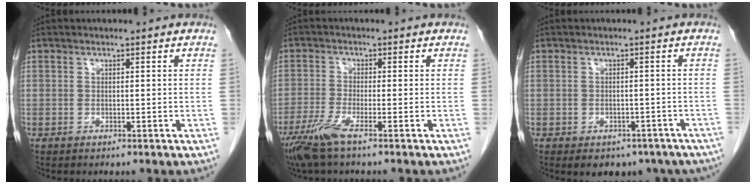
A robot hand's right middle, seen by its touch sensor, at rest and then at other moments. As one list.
[{"total": 4.9, "force": [-3.2, -0.1, 3.7], "torque": [-0.081, -0.016, -0.069]}, {"total": 11.0, "force": [-8.0, 6.4, 4.1], "torque": [-0.055, -0.002, -0.085]}]